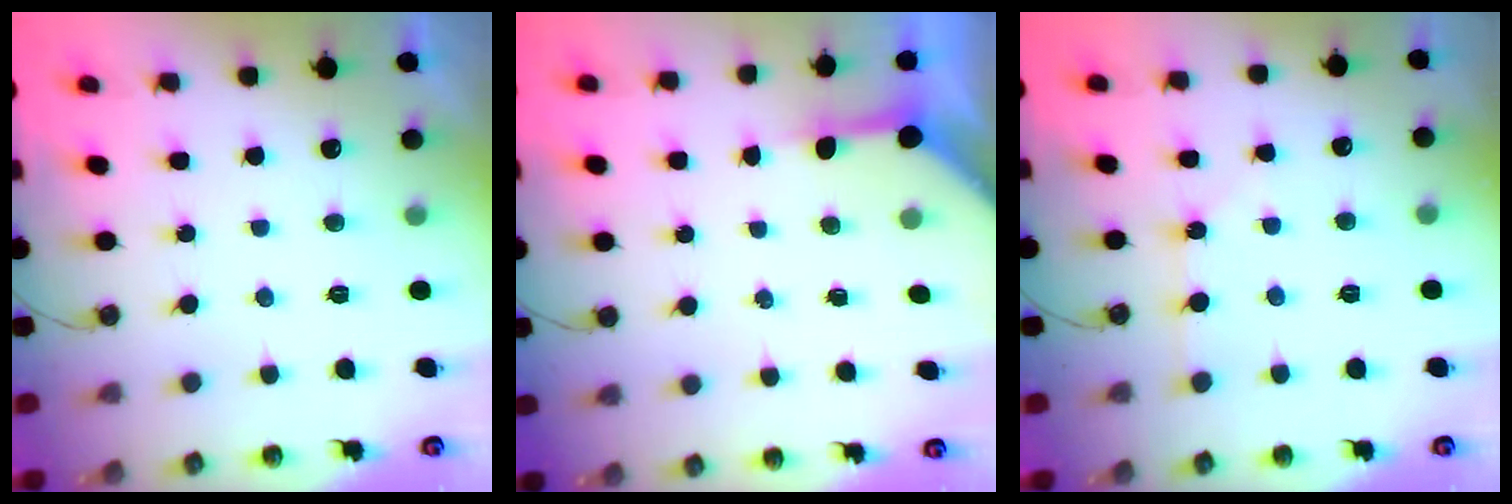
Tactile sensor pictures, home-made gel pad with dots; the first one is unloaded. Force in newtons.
{"total": 5.8, "press": 5.7, "slide": 0.5}
{"total": 1.7, "press": 1.7, "slide": 0.3}